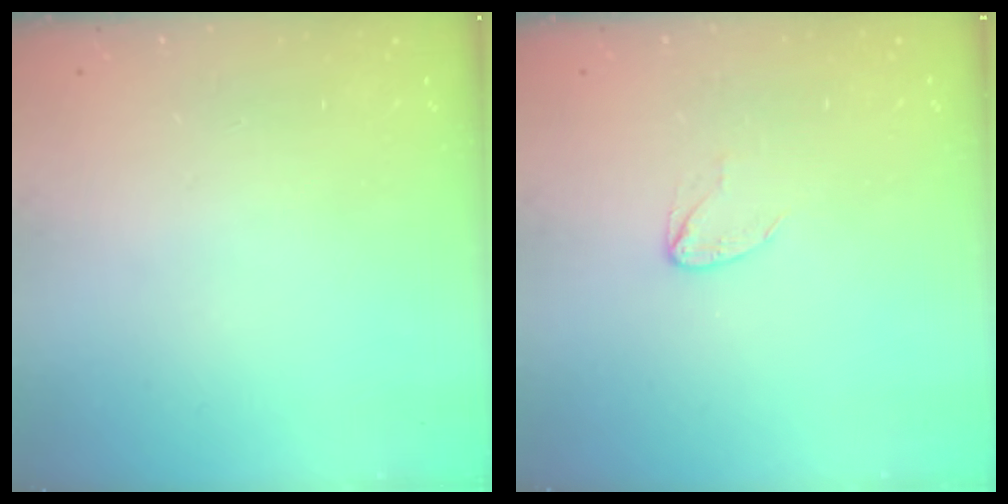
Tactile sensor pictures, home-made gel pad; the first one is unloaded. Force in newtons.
{"total": 2.7, "press": 2.7, "slide": 0.3}